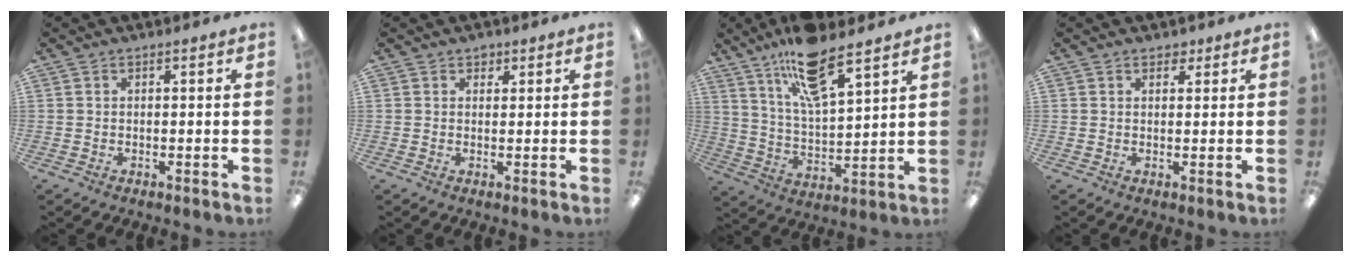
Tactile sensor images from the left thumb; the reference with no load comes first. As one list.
[{"total": 1.7, "force": [1.3, 1.0, 0.3], "torque": [0.010, -0.006, 0.021]}, {"total": 15.3, "force": [10.9, 4.6, 9.6], "torque": [-0.165, -0.047, 0.184]}, {"total": 2.3, "force": [1.6, 1.3, 1.0], "torque": [-0.006, -0.004, 0.026]}]